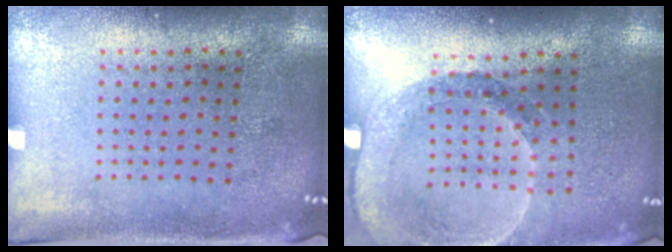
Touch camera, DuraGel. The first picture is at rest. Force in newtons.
{"total": 1.5, "press": 1.5, "slide": 0.2}